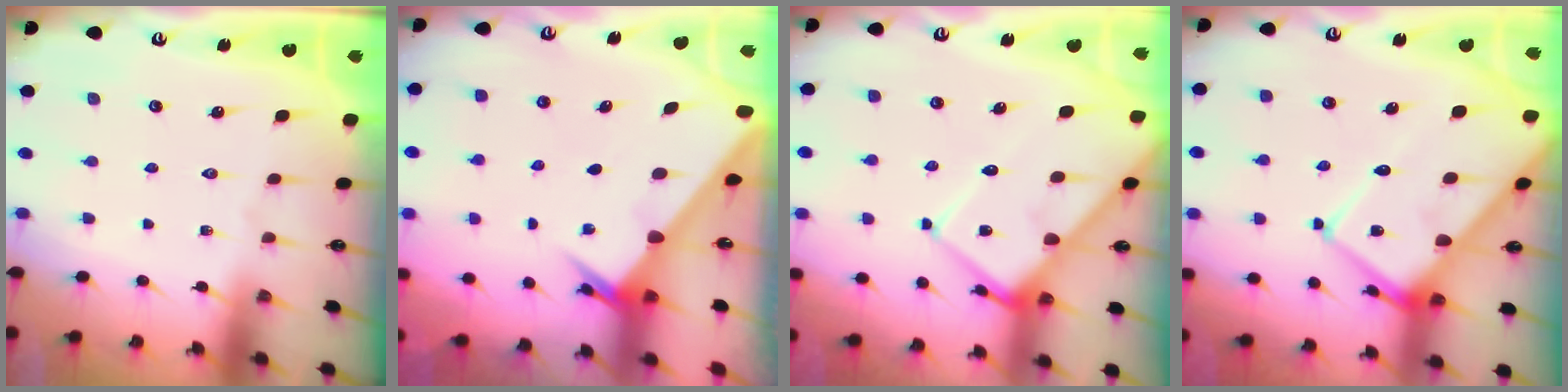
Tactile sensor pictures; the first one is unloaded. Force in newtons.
{"total": 2.6, "press": 2.6, "slide": 0.3}
{"total": 11.1, "press": 11.1, "slide": 1.0}
{"total": 15.2, "press": 15.2, "slide": 1.6}